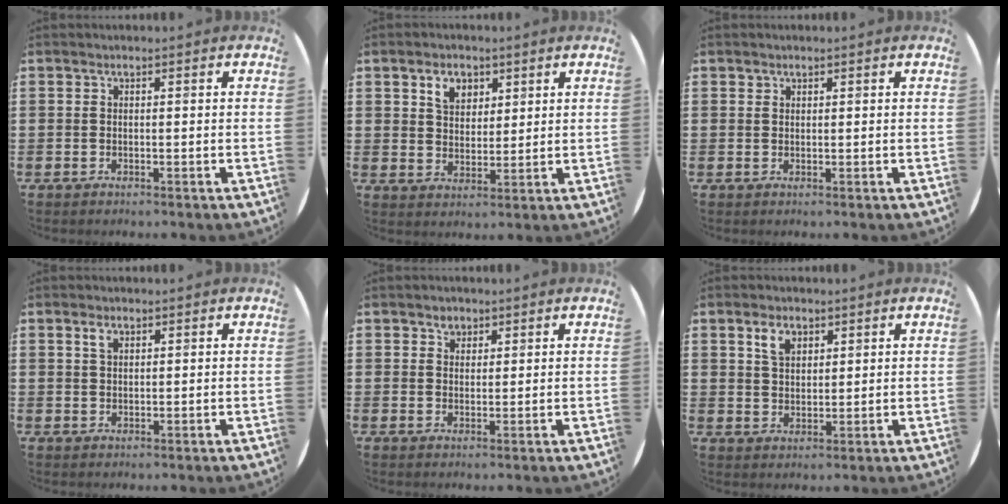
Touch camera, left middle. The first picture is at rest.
{"total": 3.7, "force": [2.3, 2.5, 1.4], "torque": [-0.019, 0.001, 0.039]}
{"total": 0.7, "force": [0.6, 0.3, -0.1], "torque": [0.009, 0.000, 0.010]}
{"total": 1.7, "force": [1.1, 0.9, 0.8], "torque": [-0.010, 0.003, 0.018]}
{"total": 1.8, "force": [1.4, 1.2, 0.2], "torque": [0.011, -0.004, 0.024]}
{"total": 3.2, "force": [2.1, 1.9, 1.5], "torque": [-0.018, -0.003, 0.035]}